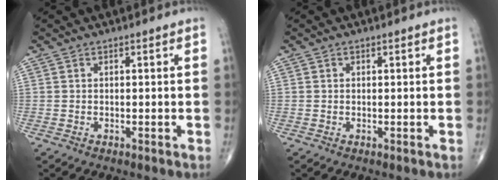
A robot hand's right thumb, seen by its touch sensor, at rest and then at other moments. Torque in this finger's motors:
{"motor_torque": [-0.01, -0.17, 0.05, 0.08, 0.04]}